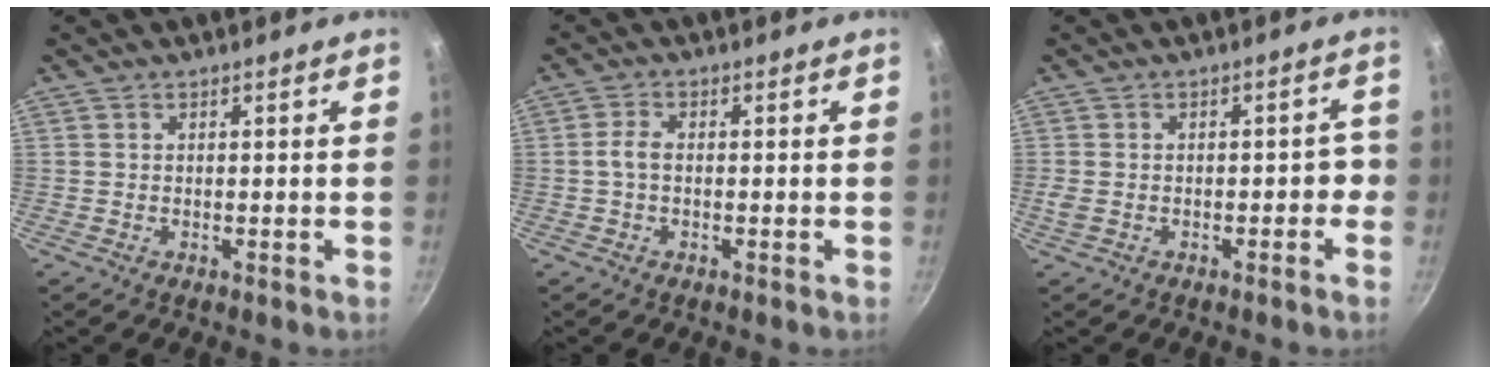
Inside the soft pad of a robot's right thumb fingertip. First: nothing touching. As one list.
[{"total": 2.8, "force": [-0.3, 1.2, 2.5], "torque": [-0.064, 0.009, -0.010]}, {"total": 4.7, "force": [-1.5, 2.8, 3.4], "torque": [-0.020, 0.031, -0.019]}]